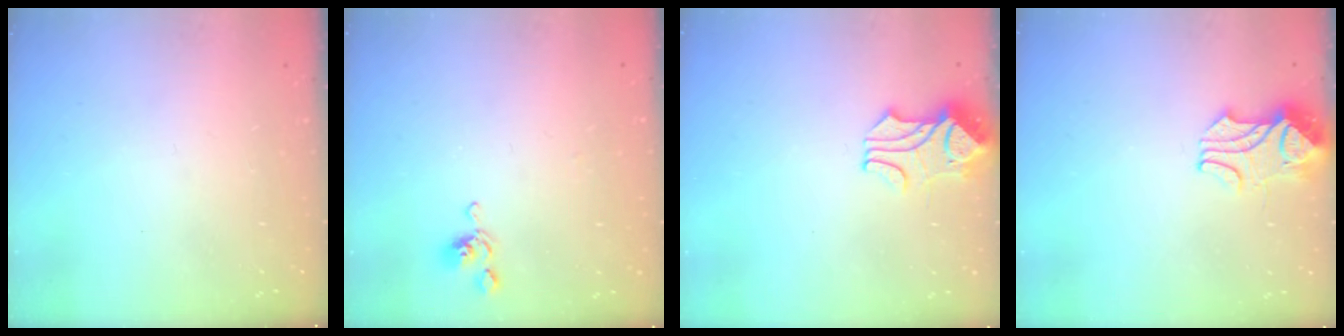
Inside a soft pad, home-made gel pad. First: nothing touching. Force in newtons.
{"total": 5.5, "press": 5.5, "slide": 0.2}
{"total": 1.7, "press": 1.4, "slide": 1.0}
{"total": 2.2, "press": 2.0, "slide": 0.8}